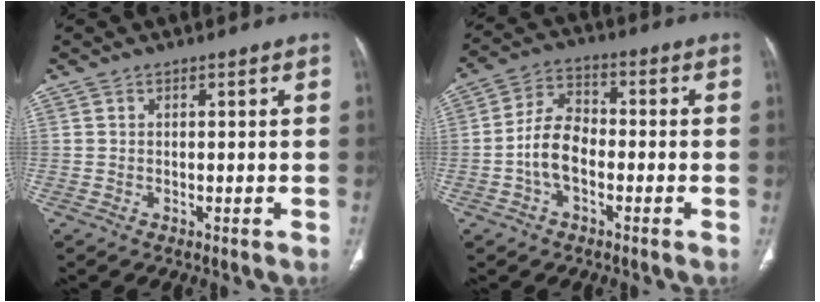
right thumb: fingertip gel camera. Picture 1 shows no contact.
{"total": 8.4, "force": [-2.2, 5.2, 6.2], "torque": [-0.111, 0.028, -0.050]}